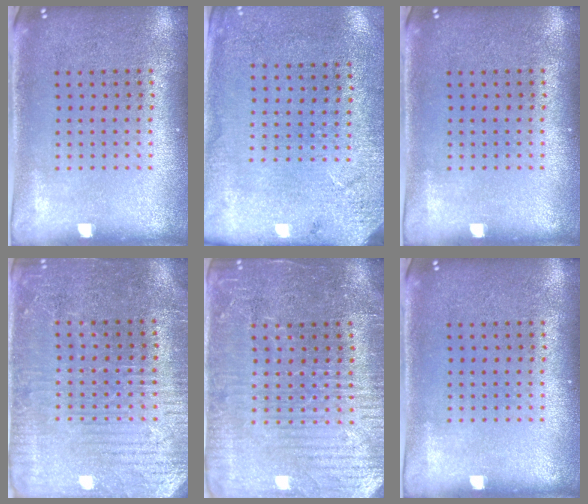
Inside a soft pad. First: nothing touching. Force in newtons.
{"total": 2.7, "press": 2.3, "slide": 1.3}
{"total": 0.0}
{"total": 3.4, "press": 3.3, "slide": 0.9}
{"total": 4.2, "press": 3.9, "slide": 1.4}
{"total": 0.0}